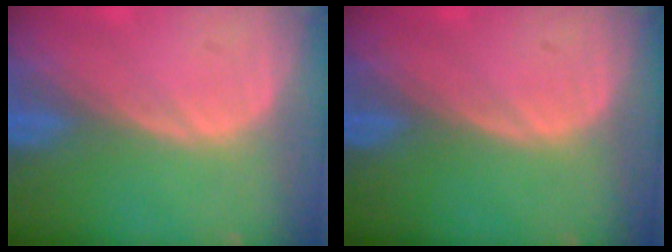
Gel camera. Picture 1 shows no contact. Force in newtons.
{"total": 0.0}